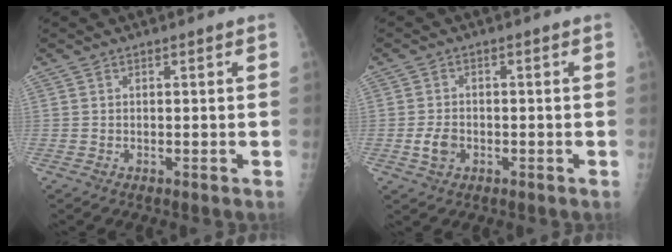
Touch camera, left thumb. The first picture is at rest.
{"total": 3.4, "force": [-1.3, 2.5, 1.9], "torque": [-0.034, 0.005, -0.021]}